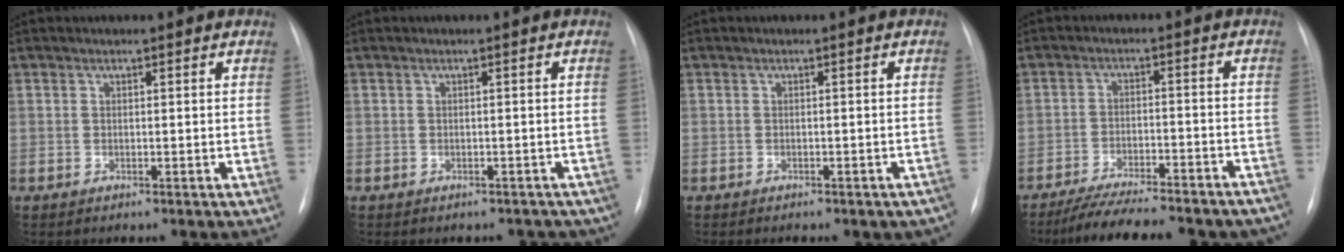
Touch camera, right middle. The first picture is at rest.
{"total": 6.1, "force": [-5.0, 3.2, 1.5], "torque": [-0.011, 0.013, -0.045]}
{"total": 7.4, "force": [-5.9, 3.0, 3.3], "torque": [-0.032, 0.011, -0.058]}
{"total": 19.8, "force": [-17.6, 4.0, 8.2], "torque": [-0.114, 0.000, -0.239]}